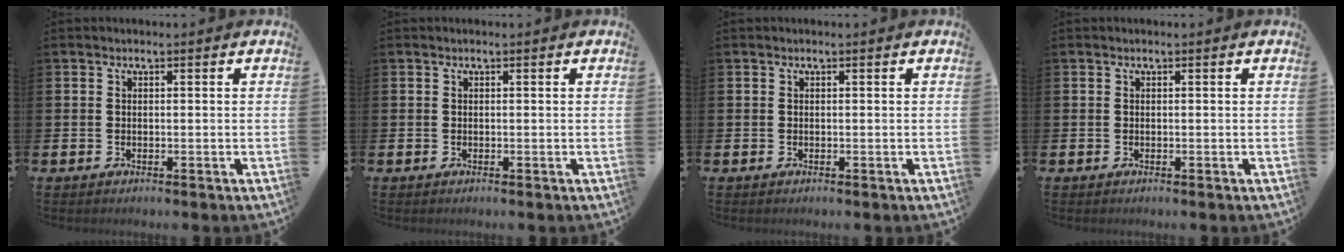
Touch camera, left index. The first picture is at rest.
{"total": 0.0}
{"total": 0.0}
{"total": 0.0}